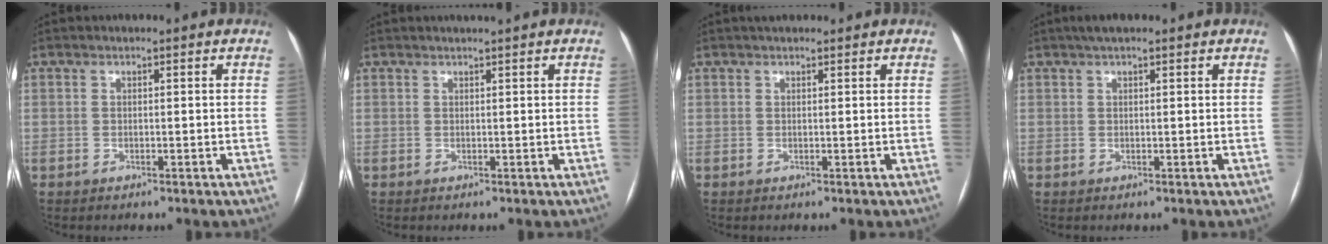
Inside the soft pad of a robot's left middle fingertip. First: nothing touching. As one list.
[{"total": 1.5, "force": [1.3, -0.3, 0.7], "torque": [-0.005, 0.010, 0.024]}, {"total": 2.4, "force": [2.0, 0.7, 1.1], "torque": [-0.012, 0.025, 0.030]}, {"total": 3.0, "force": [2.2, 0.6, 2.0], "torque": [-0.032, 0.024, 0.035]}]